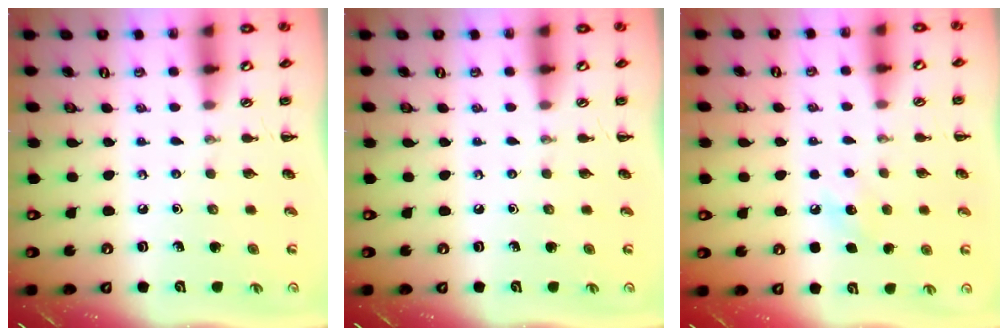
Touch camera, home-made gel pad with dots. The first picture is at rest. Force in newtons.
{"total": 0.0}
{"total": 7.1, "press": 6.8, "slide": 1.9}